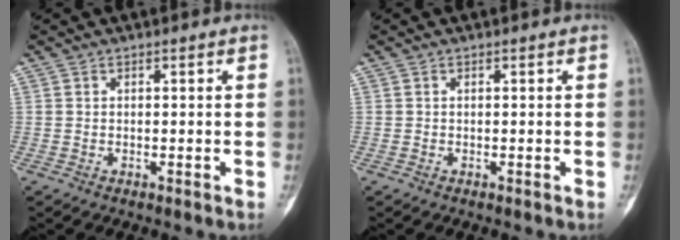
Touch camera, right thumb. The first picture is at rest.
{"total": 0.0}